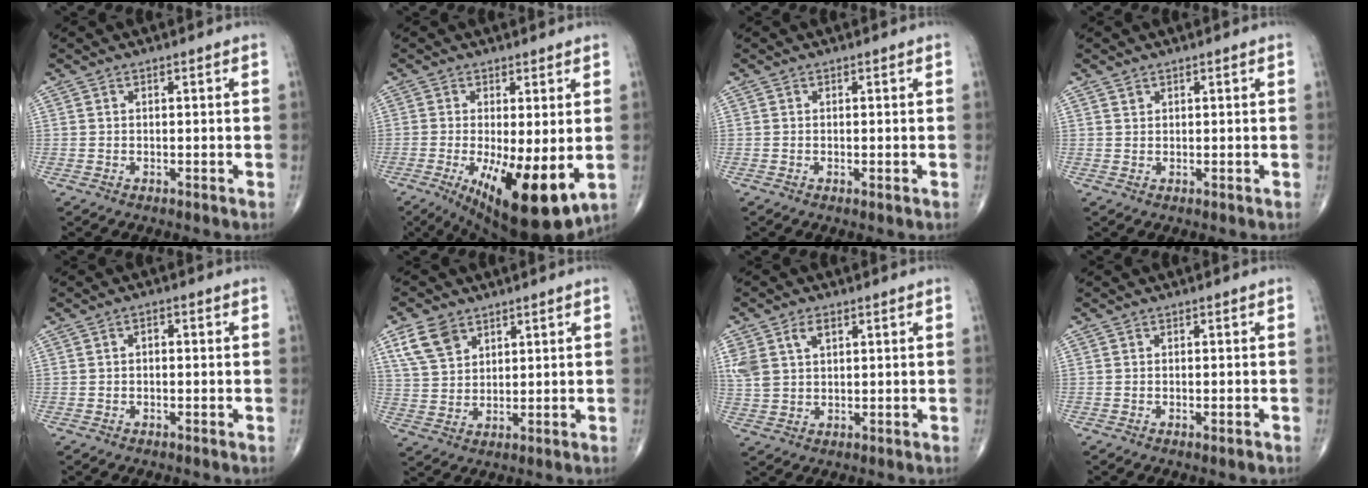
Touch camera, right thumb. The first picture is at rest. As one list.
[{"total": 14.7, "force": [-3.3, 4.8, 13.6], "torque": [-0.211, -0.030, -0.036]}, {"total": 0.6, "force": [-0.1, 0.1, 0.5], "torque": [-0.012, -0.003, -0.003]}, {"total": 0.8, "force": [0.6, 0.5, 0.1], "torque": [0.005, -0.004, 0.009]}, {"total": 1.5, "force": [0.1, 0.9, 1.2], "torque": [-0.014, 0.008, -0.003]}, {"total": 7.4, "force": [4.2, 4.8, 3.8], "torque": [-0.061, -0.012, 0.087]}, {"total": 7.9, "force": [3.2, 5.0, 5.1], "torque": [-0.113, 0.003, 0.070]}, {"total": 1.1, "force": [-0.6, 0.2, 0.9], "torque": [-0.017, -0.003, -0.007]}]